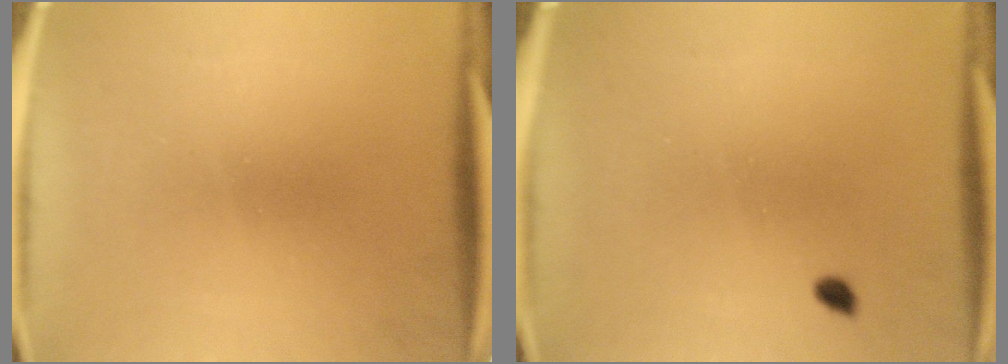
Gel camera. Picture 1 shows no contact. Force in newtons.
{"total": 0.9}